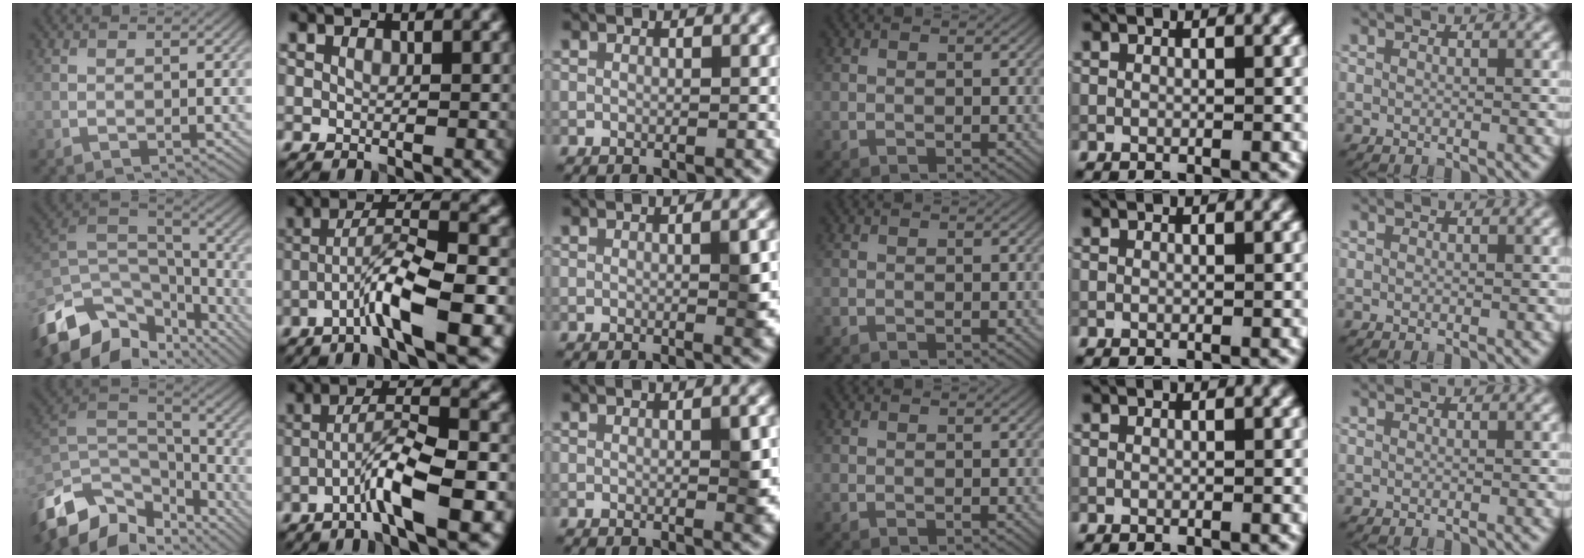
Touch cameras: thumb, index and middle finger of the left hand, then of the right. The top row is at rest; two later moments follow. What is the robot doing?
{"motion": "lift_and_place", "object": "calculator"}